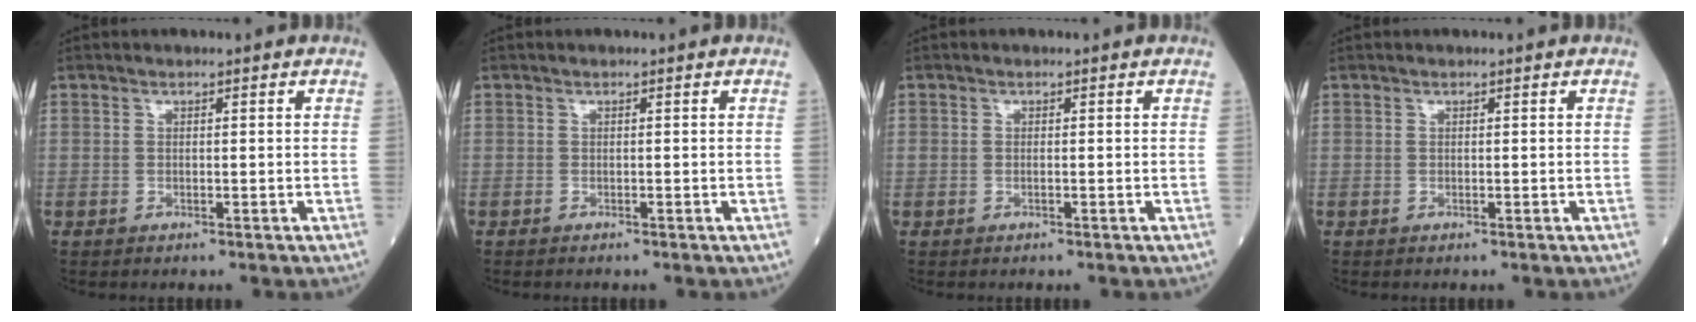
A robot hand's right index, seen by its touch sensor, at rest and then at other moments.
{"total": 0.0}
{"total": 0.5, "force": [-0.1, 0.3, 0.4], "torque": [-0.010, 0.002, 0.003]}
{"total": 0.0}